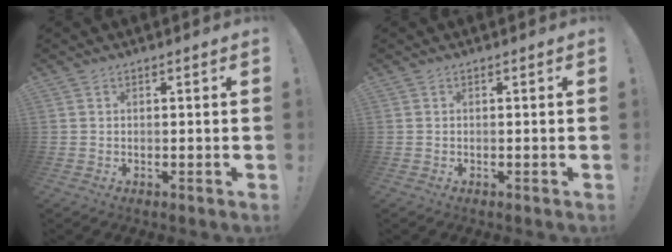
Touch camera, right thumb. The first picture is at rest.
{"total": 0.0}